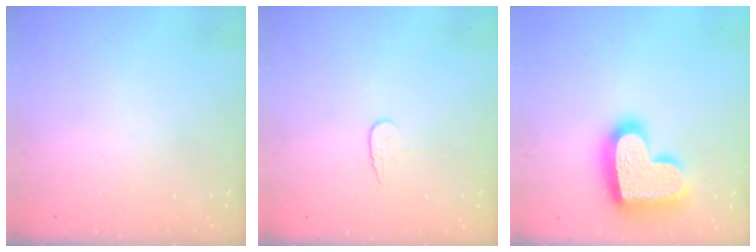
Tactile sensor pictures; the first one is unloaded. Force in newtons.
{"total": 4.3, "press": 4.2, "slide": 0.4}
{"total": 20.8, "press": 20.7, "slide": 1.5}